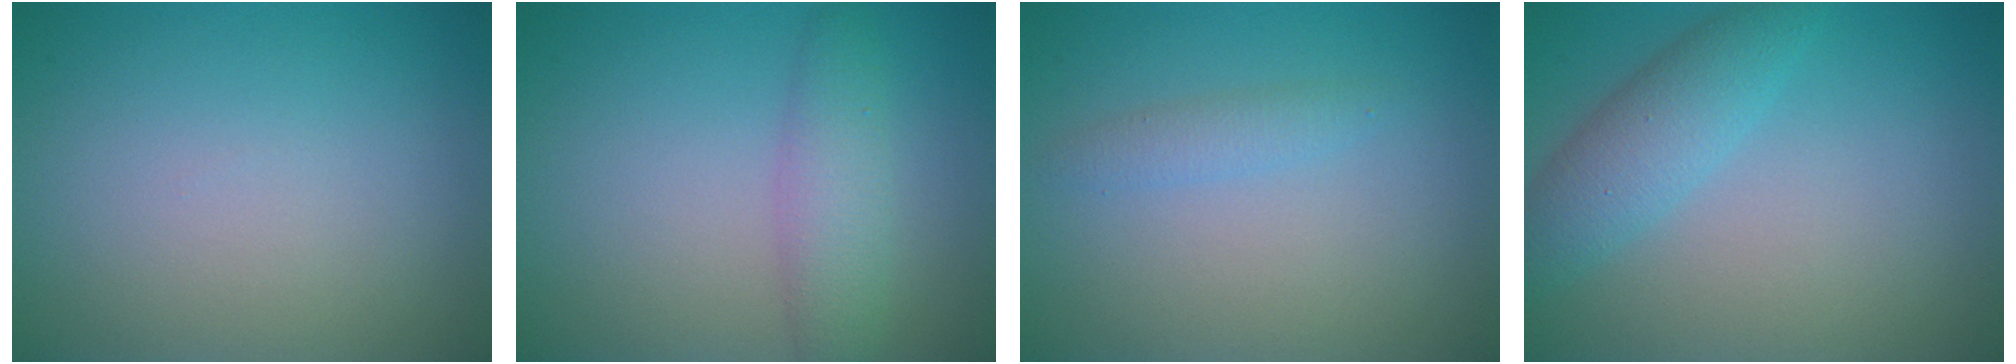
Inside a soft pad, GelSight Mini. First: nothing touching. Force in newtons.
{"total": 3.0, "press": 3.0, "slide": 0.0}
{"total": 1.3, "press": 1.3, "slide": 0.1}
{"total": 3.5, "press": 3.5, "slide": 0.2}